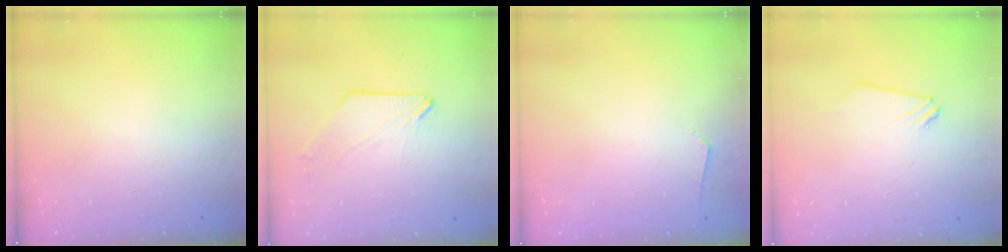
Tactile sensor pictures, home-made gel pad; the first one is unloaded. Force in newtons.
{"total": 0.7, "press": 0.7, "slide": 0.1}
{"total": 1.7, "press": 1.7, "slide": 0.2}
{"total": 0.0}